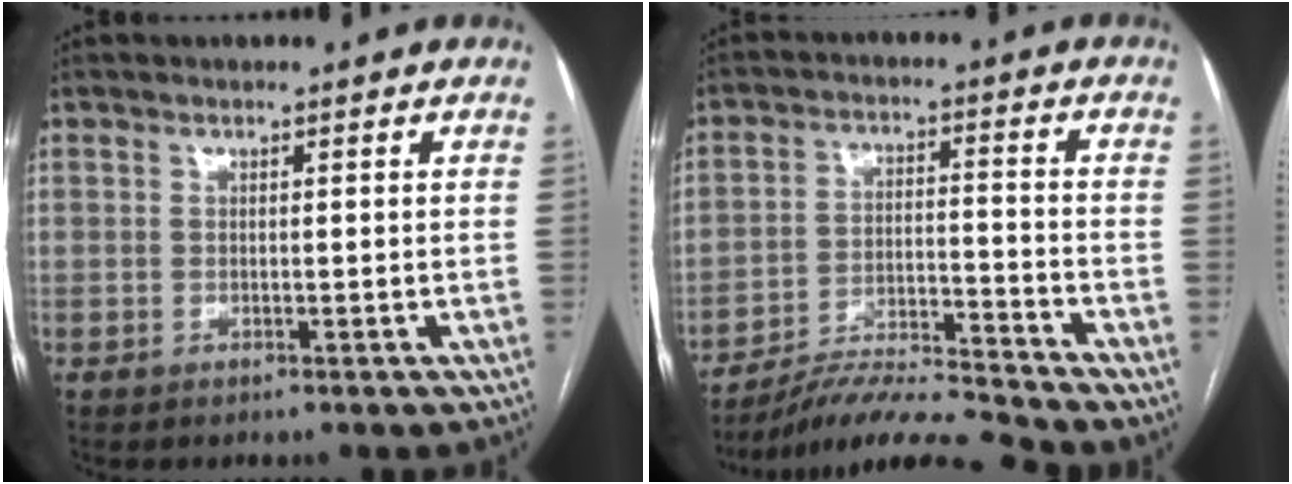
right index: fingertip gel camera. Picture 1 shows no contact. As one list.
[{"total": 9.9, "force": [-9.5, -2.0, 2.0], "torque": [-0.032, 0.008, -0.172]}]